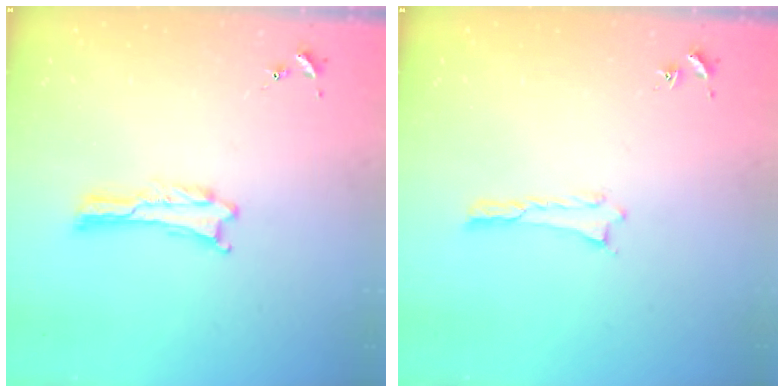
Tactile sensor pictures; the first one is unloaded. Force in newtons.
{"total": 0.0}